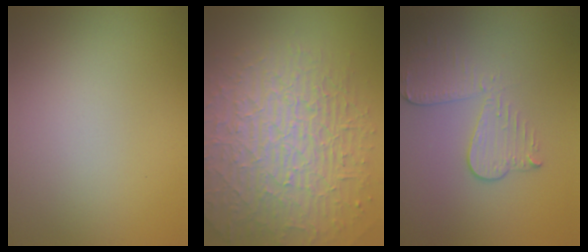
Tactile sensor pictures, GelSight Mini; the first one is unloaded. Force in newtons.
{"total": 9.8, "press": 6.3, "slide": 7.5}
{"total": 3.4, "press": 3.0, "slide": 1.6}